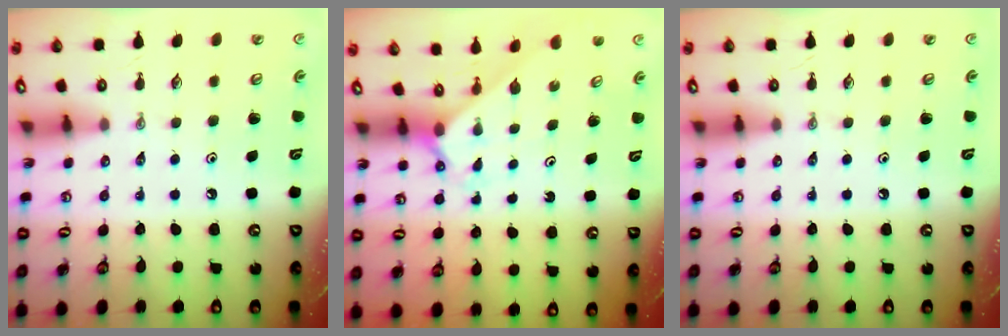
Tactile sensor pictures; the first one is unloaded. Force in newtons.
{"total": 1.9, "press": 1.9, "slide": 0.2}
{"total": 0.0}